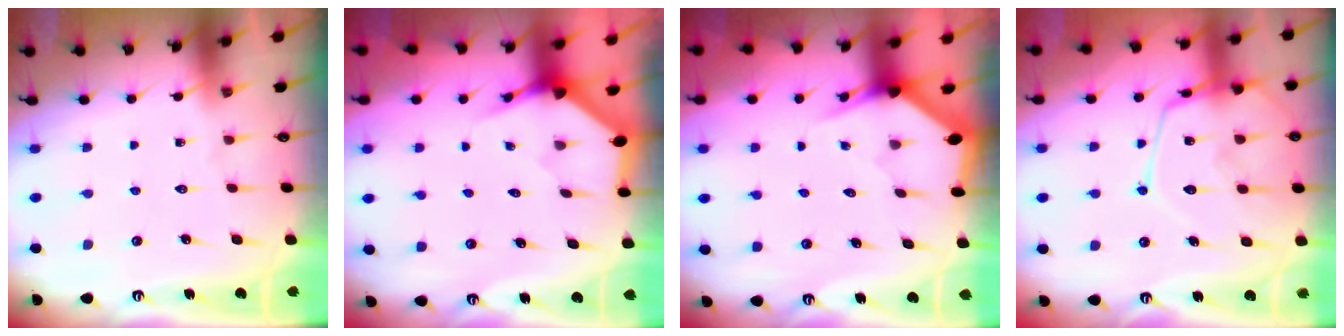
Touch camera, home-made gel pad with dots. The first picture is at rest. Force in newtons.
{"total": 3.4, "press": 3.4, "slide": 0.1}
{"total": 3.1, "press": 3.1, "slide": 0.1}
{"total": 16.3, "press": 16.2, "slide": 1.5}